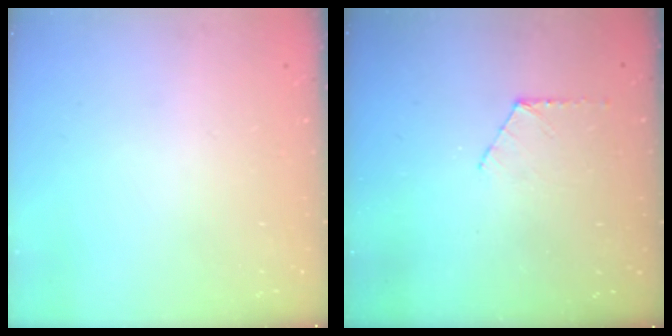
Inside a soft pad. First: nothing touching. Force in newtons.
{"total": 5.9, "press": 5.9, "slide": 0.5}